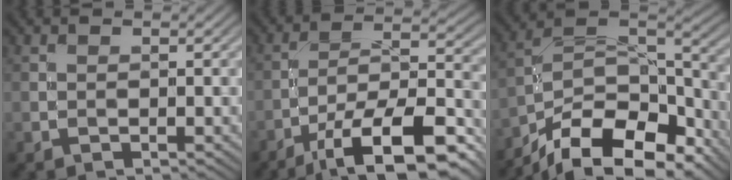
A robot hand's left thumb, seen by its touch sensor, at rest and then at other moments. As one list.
[{"total": 15.3, "force": [-10.1, 4.7, 10.5], "torque": [-0.187, -0.006, -0.163]}, {"total": 15.6, "force": [-11.1, 6.4, 8.9], "torque": [-0.189, -0.026, -0.178]}]